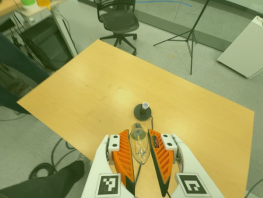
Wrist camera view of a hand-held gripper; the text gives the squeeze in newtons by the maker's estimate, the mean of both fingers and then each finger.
{"total": 11.0, "left": 10.5, "right": 11.4}